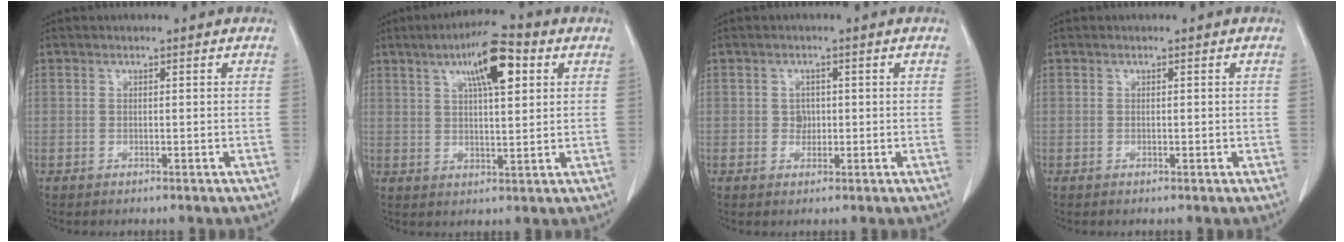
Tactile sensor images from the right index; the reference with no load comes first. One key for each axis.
{"total": 9.9, "fx": 4.3, "fy": 2.2, "fz": 8.6, "tx": -0.147, "ty": 0.018, "tz": 0.068}
{"total": 1.6, "fx": 0.1, "fy": 1.4, "fz": 0.8, "tx": -0.008, "ty": 0.005, "tz": 0.006}
{"total": 0.6, "fx": 0.0, "fy": 0.3, "fz": 0.4, "tx": -0.003, "ty": 0.002, "tz": 0.003}